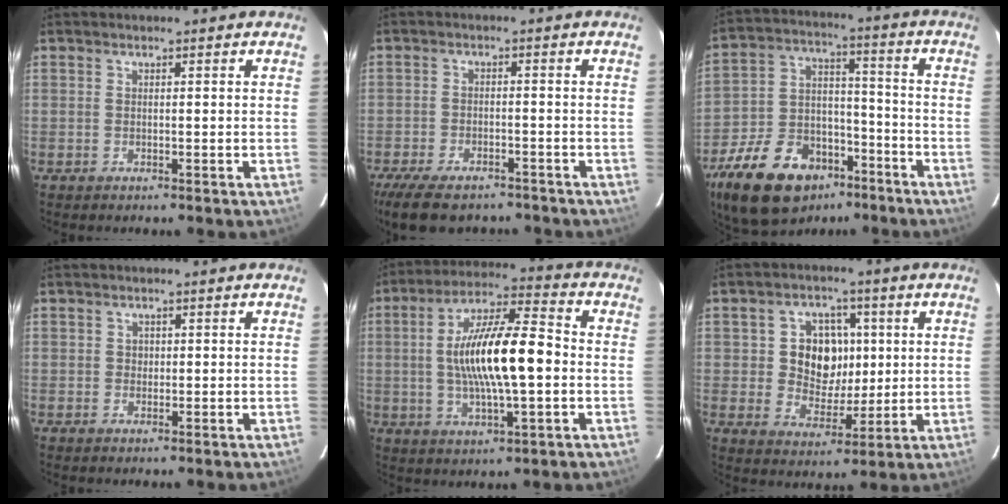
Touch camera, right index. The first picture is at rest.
{"total": 12.9, "force": [-10.0, 5.3, 6.1], "torque": [-0.147, -0.023, -0.160]}
{"total": 21.9, "force": [-13.7, 12.6, 11.4], "torque": [-0.245, 0.020, -0.215]}
{"total": 1.1, "force": [-0.1, 1.1, 0.1], "torque": [0.002, 0.002, -0.001]}
{"total": 16.1, "force": [-0.7, 4.2, 15.5], "torque": [-0.282, 0.012, -0.013]}
{"total": 9.6, "force": [1.2, 8.2, 4.9], "torque": [-0.095, 0.009, 0.027]}